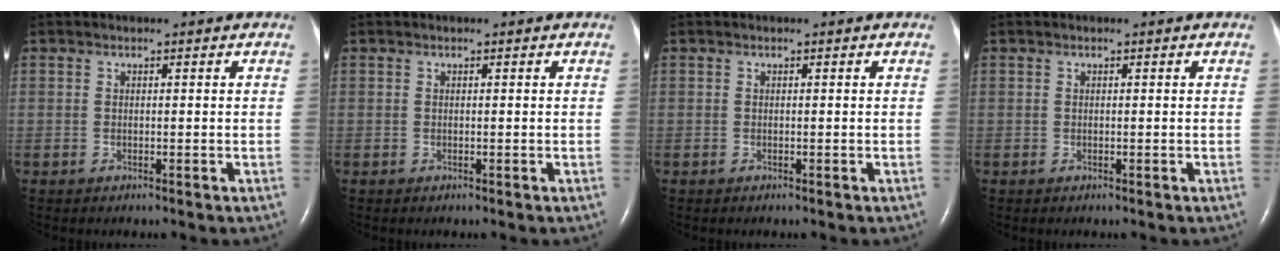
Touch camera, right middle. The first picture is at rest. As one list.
[{"total": 0.0}, {"total": 0.0}, {"total": 0.0}]